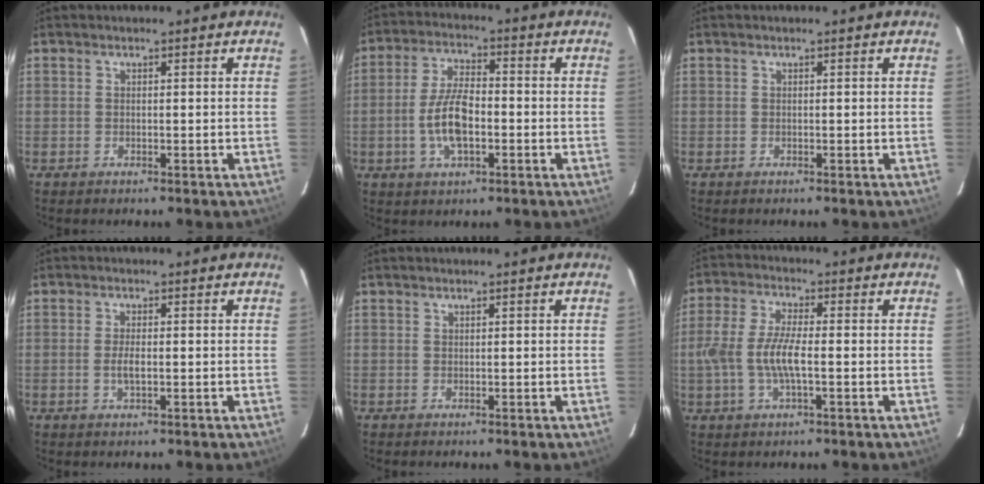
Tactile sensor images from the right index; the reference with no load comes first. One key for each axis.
{"total": 9.3, "fx": -2.2, "fy": 3.9, "fz": 8.1, "tx": -0.166, "ty": 0.005, "tz": -0.040}
{"total": 0.0}
{"total": 2.5, "fx": -0.4, "fy": 0.7, "fz": 2.4, "tx": -0.048, "ty": -0.003, "tz": -0.007}
{"total": 0.0}
{"total": 8.3, "fx": -1.4, "fy": 2.5, "fz": 7.8, "tx": -0.164, "ty": 0.002, "tz": -0.030}